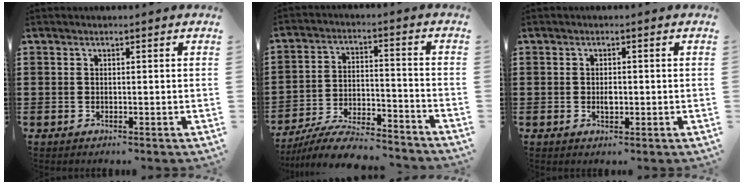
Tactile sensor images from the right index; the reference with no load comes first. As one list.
[{"total": 8.2, "force": [-7.6, 0.8, 2.9], "torque": [-0.055, 0.013, -0.147]}, {"total": 1.8, "force": [-0.2, 0.8, 1.6], "torque": [-0.031, 0.000, -0.003]}]